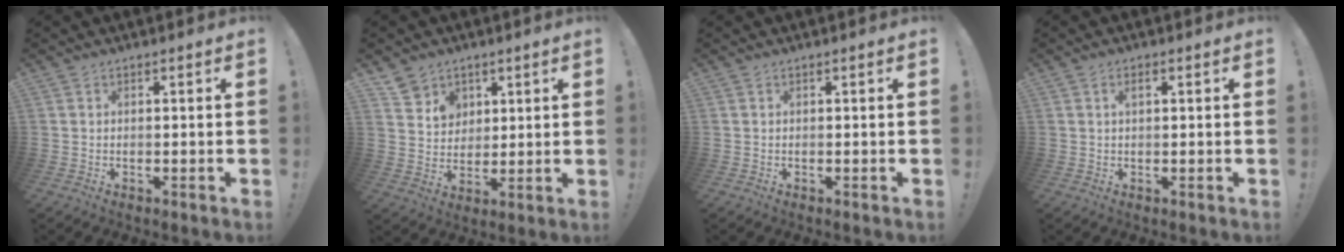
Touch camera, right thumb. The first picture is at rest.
{"total": 8.2, "force": [5.2, 6.2, 1.1], "torque": [-0.019, -0.039, 0.104]}
{"total": 0.0}
{"total": 1.7, "force": [0.7, 0.7, 1.4], "torque": [-0.023, 0.002, 0.009]}